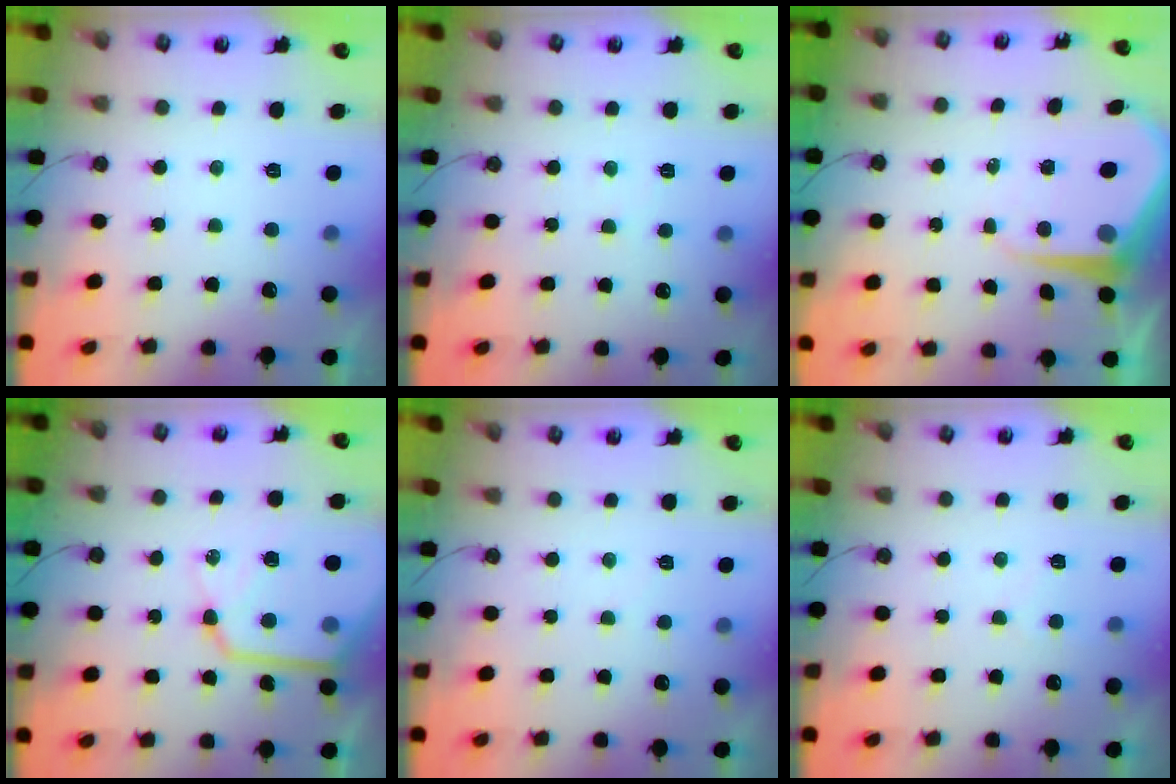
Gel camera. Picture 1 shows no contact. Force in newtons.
{"total": 3.1, "press": 3.0, "slide": 0.5}
{"total": 8.3, "press": 8.3, "slide": 0.8}
{"total": 15.8, "press": 15.8, "slide": 1.4}
{"total": 3.2, "press": 3.2, "slide": 0.3}
{"total": 4.1, "press": 4.1, "slide": 0.4}